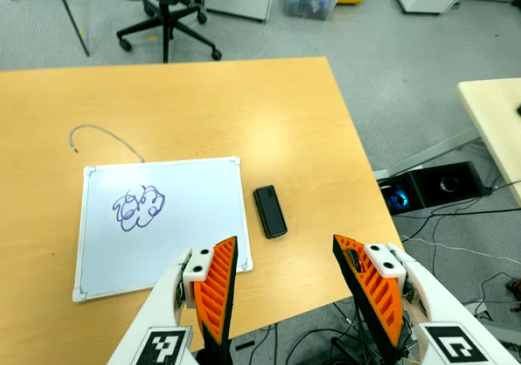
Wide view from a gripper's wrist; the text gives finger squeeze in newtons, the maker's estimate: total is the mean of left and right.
{"total": 0.0}